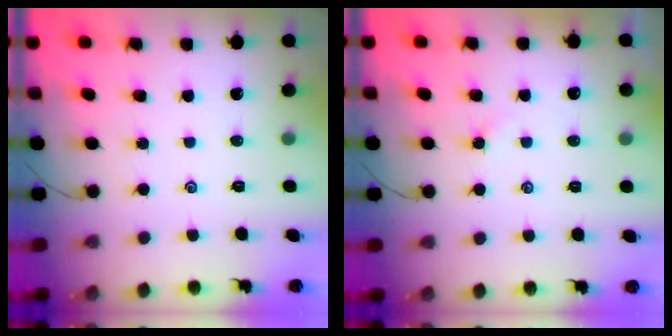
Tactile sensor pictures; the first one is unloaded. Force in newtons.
{"total": 1.7, "press": 1.6, "slide": 0.4}